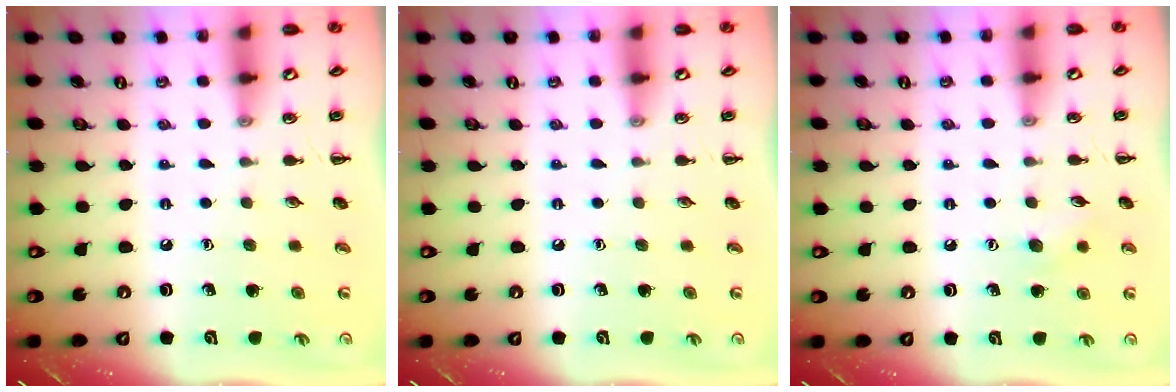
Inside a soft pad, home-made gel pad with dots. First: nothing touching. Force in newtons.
{"total": 0.0}
{"total": 6.1, "press": 6.0, "slide": 1.2}